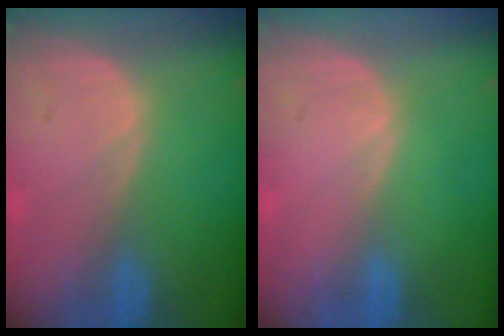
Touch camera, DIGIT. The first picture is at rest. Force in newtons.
{"total": 0.0}